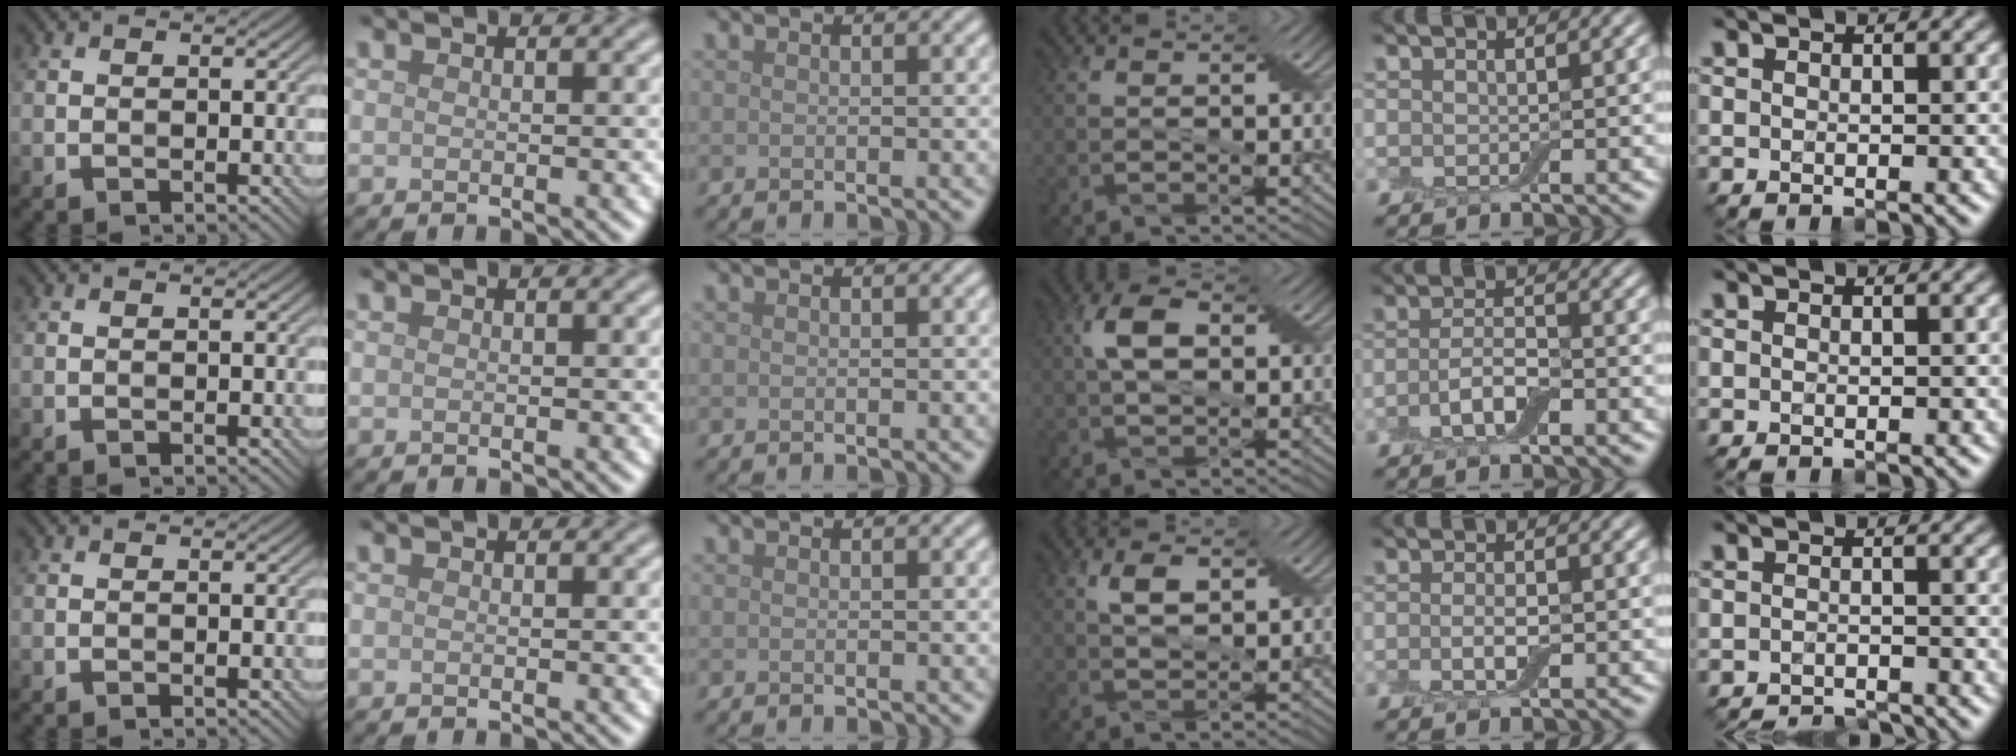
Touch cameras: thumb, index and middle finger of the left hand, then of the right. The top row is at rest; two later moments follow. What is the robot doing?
{"motion": "fold", "object": "apron"}